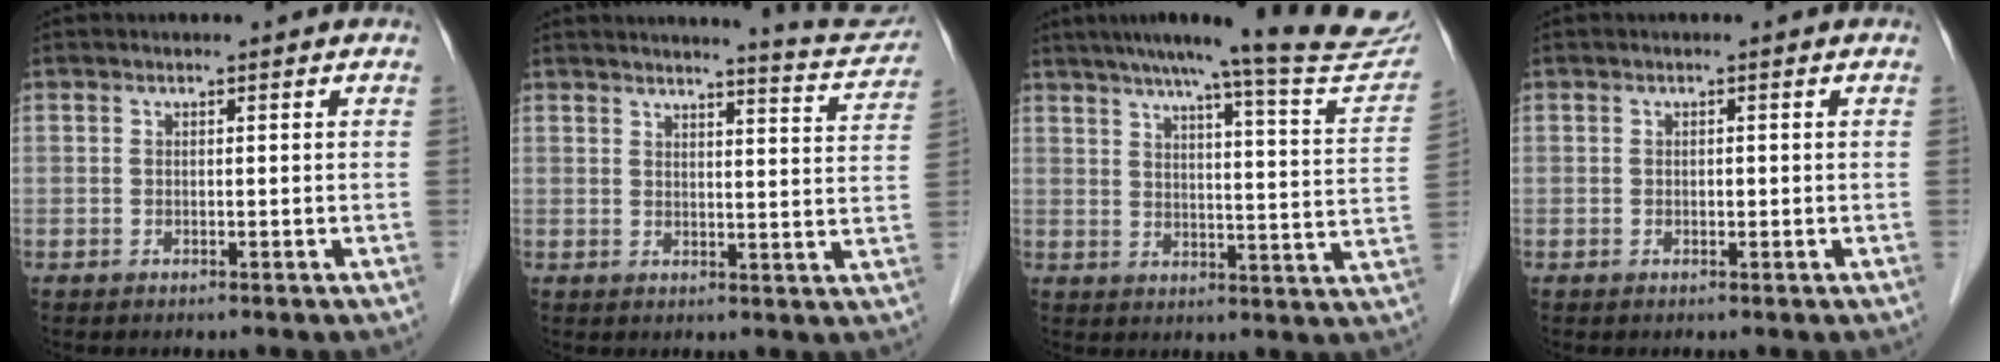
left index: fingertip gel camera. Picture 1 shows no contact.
{"total": 8.7, "force": [8.5, 0.2, 2.0], "torque": [-0.027, -0.024, 0.088]}
{"total": 20.3, "force": [18.4, 0.1, 8.6], "torque": [-0.114, -0.058, 0.222]}
{"total": 0.6, "force": [-0.1, 0.3, 0.5], "torque": [-0.009, 0.000, -0.002]}